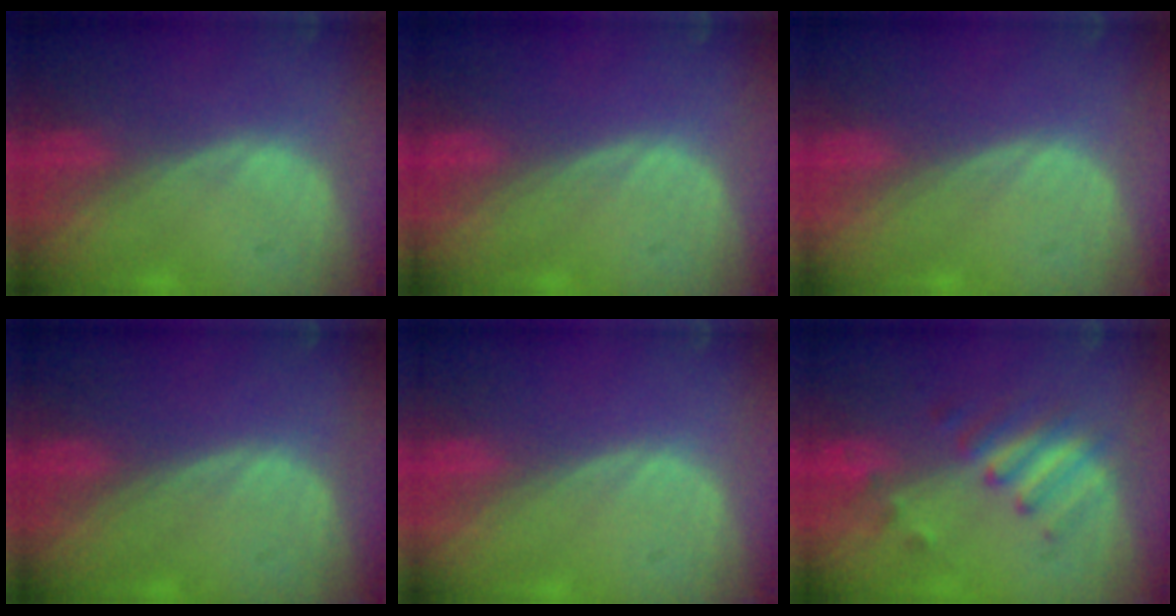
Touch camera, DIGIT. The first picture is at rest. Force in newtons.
{"total": 0.0}
{"total": 0.0}
{"total": 0.0}
{"total": 0.0}
{"total": 5.4, "press": 5.3, "slide": 1.0}